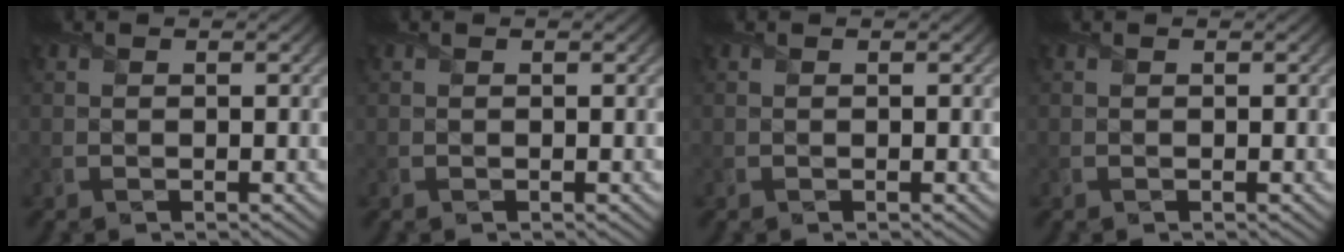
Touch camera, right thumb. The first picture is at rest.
{"total": 0.0}
{"total": 0.0}
{"total": 0.0}